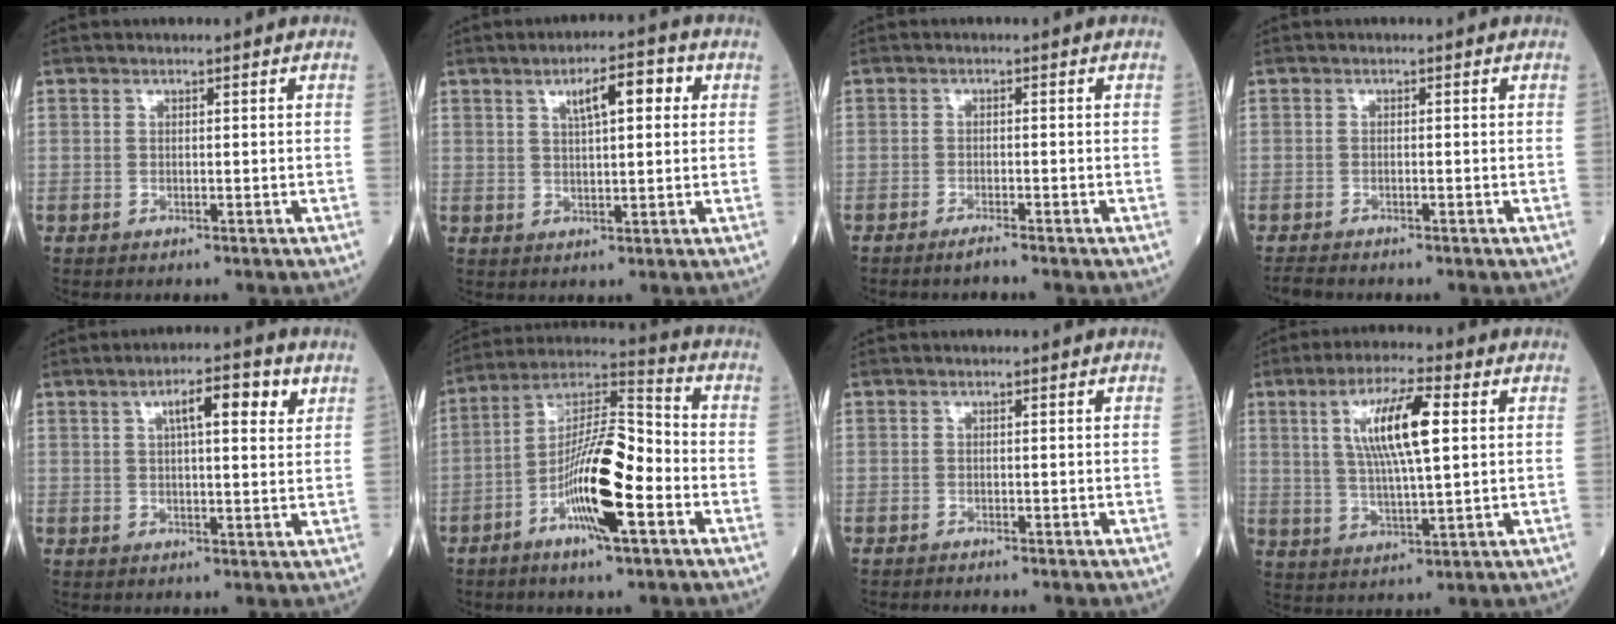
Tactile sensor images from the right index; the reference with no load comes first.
{"total": 6.5, "force": [2.4, 1.6, 5.9], "torque": [-0.093, 0.015, 0.036]}
{"total": 1.6, "force": [-1.4, -0.2, 0.7], "torque": [-0.016, -0.001, -0.028]}
{"total": 1.4, "force": [-1.2, 0.0, 0.6], "torque": [-0.015, -0.004, -0.024]}
{"total": 7.0, "force": [3.1, 1.5, 6.1], "torque": [-0.095, 0.011, 0.042]}
{"total": 14.5, "force": [-5.0, 2.5, 13.4], "torque": [-0.246, 0.009, -0.089]}
{"total": 1.1, "force": [-1.0, 0.0, 0.3], "torque": [-0.006, -0.001, -0.015]}
{"total": 10.8, "force": [2.8, 1.6, 10.3], "torque": [-0.195, 0.008, 0.052]}